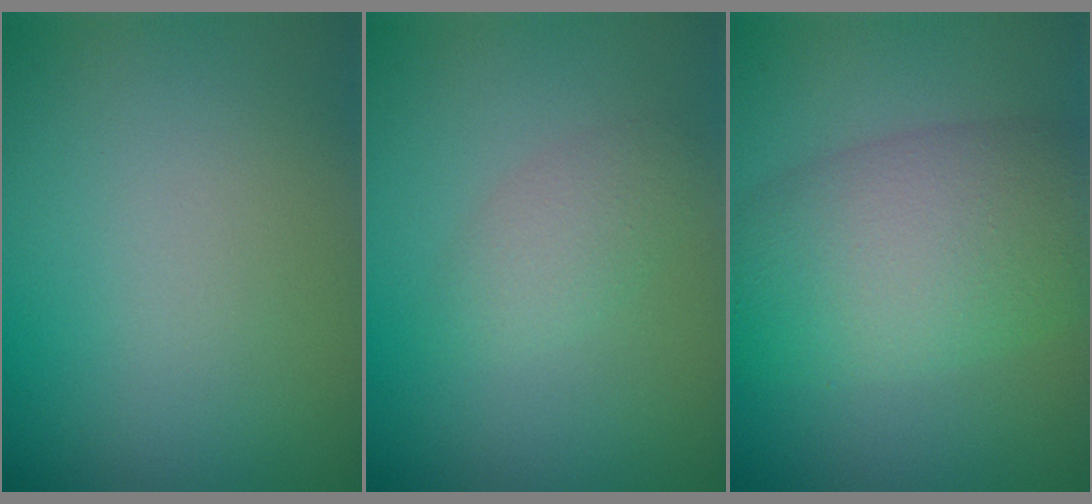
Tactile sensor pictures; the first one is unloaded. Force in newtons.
{"total": 1.8, "press": 1.8, "slide": 0.1}
{"total": 7.5, "press": 7.5, "slide": 0.4}